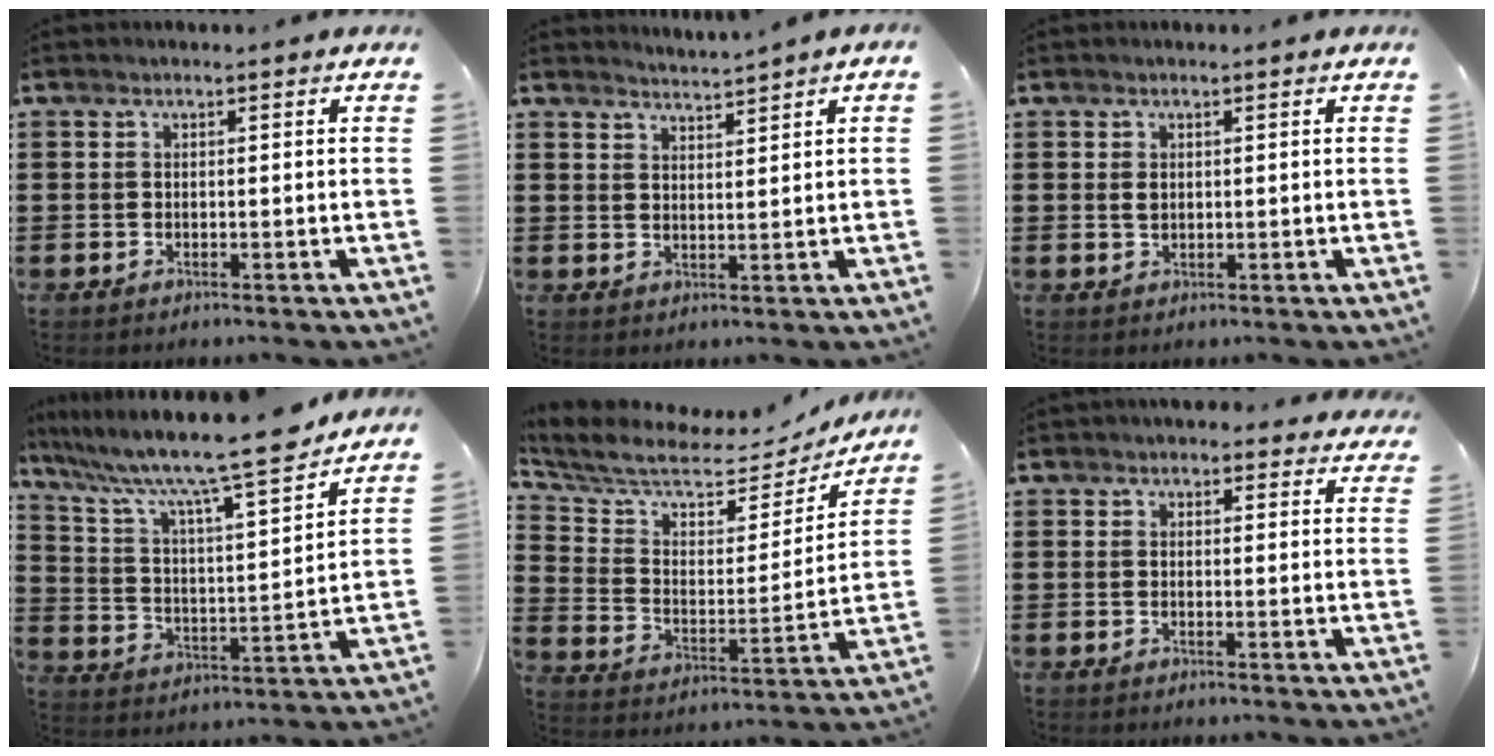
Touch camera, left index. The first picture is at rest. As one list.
[{"total": 2.3, "force": [2.2, -0.5, -0.2], "torque": [-0.002, -0.008, 0.042]}, {"total": 1.3, "force": [0.2, 1.0, 0.9], "torque": [-0.021, 0.005, 0.004]}, {"total": 11.6, "force": [9.7, 0.4, 6.3], "torque": [-0.152, -0.069, 0.156]}, {"total": 6.7, "force": [6.1, 1.8, 2.3], "torque": [-0.080, -0.046, 0.100]}, {"total": 2.9, "force": [2.8, 0.6, 0.5], "torque": [-0.009, -0.009, 0.052]}]